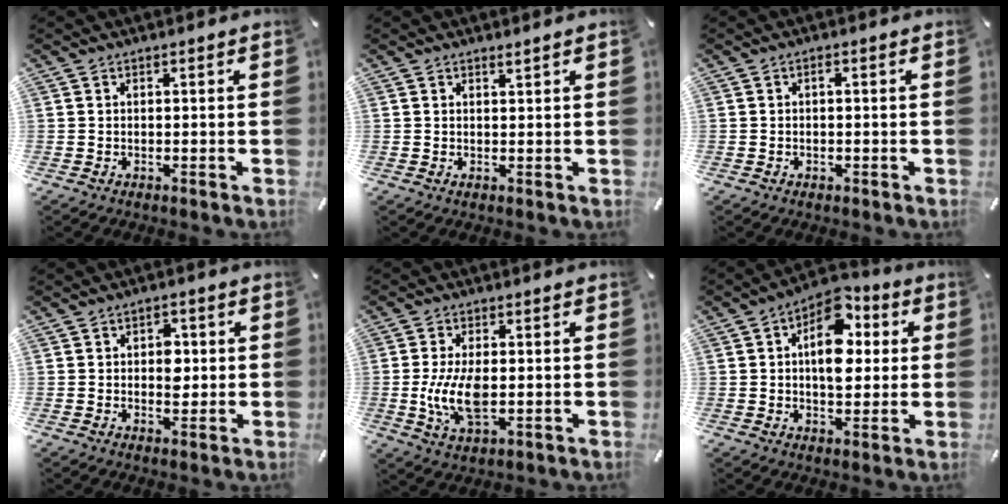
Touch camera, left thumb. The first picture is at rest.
{"total": 1.0, "force": [0.8, 0.1, 0.5], "torque": [-0.003, -0.006, 0.014]}
{"total": 1.1, "force": [-0.2, 0.6, 1.0], "torque": [-0.019, 0.004, -0.006]}
{"total": 4.9, "force": [0.2, 3.4, 3.5], "torque": [-0.036, -0.003, -0.005]}
{"total": 9.7, "force": [-0.7, 4.7, 8.4], "torque": [-0.191, -0.012, -0.014]}
{"total": 12.8, "force": [3.2, 8.5, 9.0], "torque": [-0.114, -0.015, 0.055]}